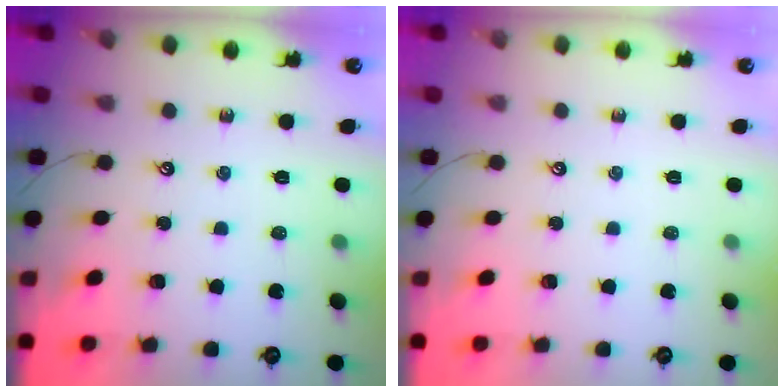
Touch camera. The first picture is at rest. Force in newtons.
{"total": 0.0}